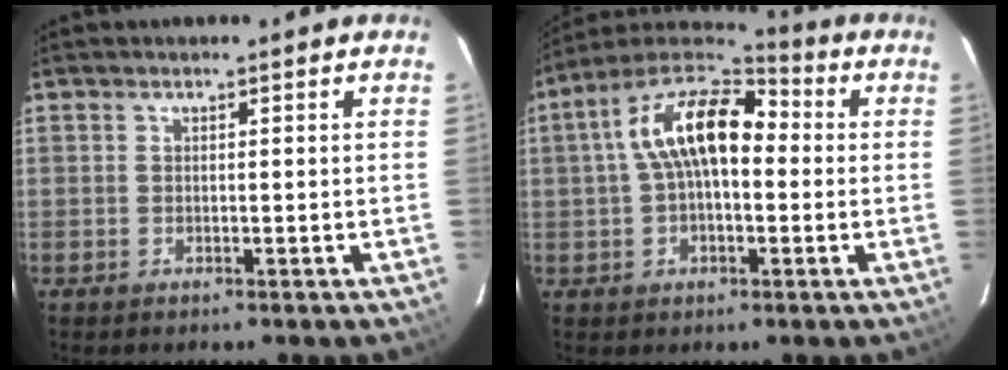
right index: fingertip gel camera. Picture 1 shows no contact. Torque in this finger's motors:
{"motor_torque": [1.86, 0.03, 0.66, 0.21]}